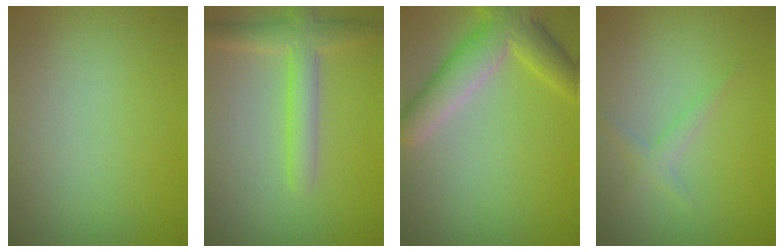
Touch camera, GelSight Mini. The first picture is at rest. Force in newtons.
{"total": 3.8, "press": 3.8, "slide": 0.2}
{"total": 5.8, "press": 5.8, "slide": 0.3}
{"total": 1.3, "press": 1.3, "slide": 0.1}